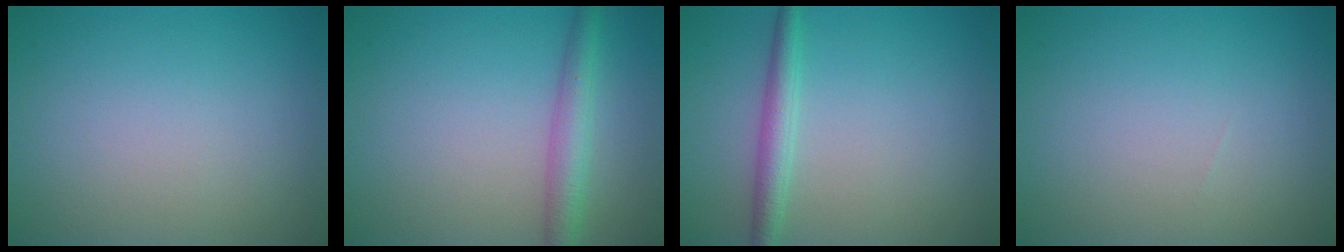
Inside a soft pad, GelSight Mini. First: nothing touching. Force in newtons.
{"total": 3.2, "press": 3.2, "slide": 0.1}
{"total": 2.4, "press": 2.4, "slide": 0.0}
{"total": 0.0}